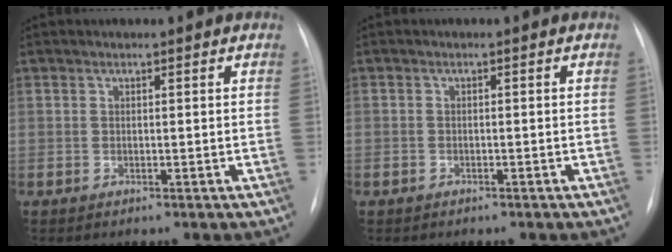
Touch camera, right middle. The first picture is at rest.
{"total": 1.0, "force": [-0.7, 0.7, 0.1], "torque": [-0.009, 0.004, -0.010]}